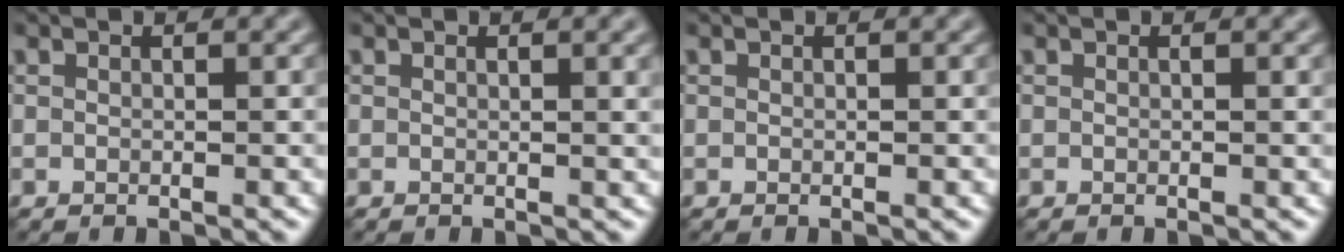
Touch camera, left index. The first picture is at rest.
{"total": 2.6, "force": [0.9, 0.9, 2.3], "torque": [-0.017, 0.006, 0.009]}
{"total": 0.0}
{"total": 0.8, "force": [0.1, 0.2, 0.8], "torque": [-0.007, 0.003, -0.001]}